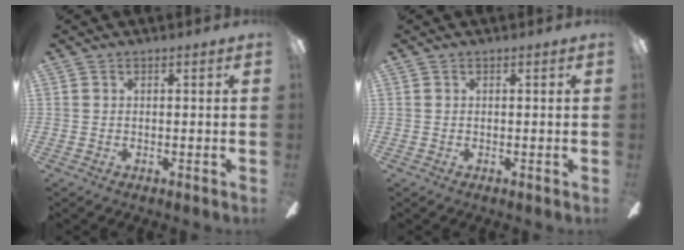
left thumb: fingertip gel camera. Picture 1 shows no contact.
{"total": 0.0}